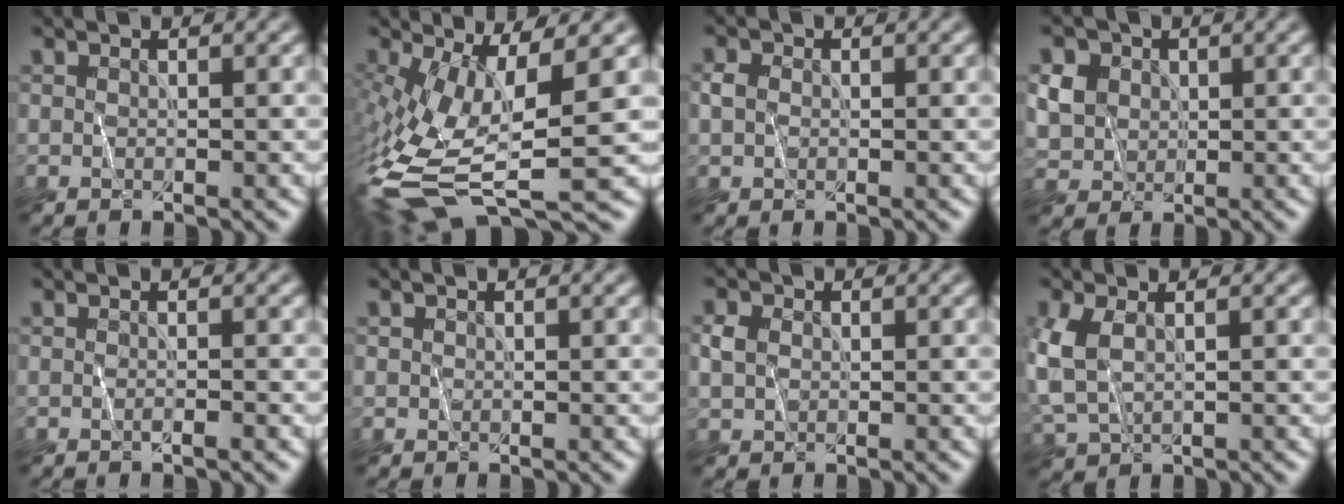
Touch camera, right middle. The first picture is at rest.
{"total": 11.2, "force": [-2.9, 4.3, 9.9], "torque": [-0.211, -0.019, -0.049]}
{"total": 1.9, "force": [0.2, 1.5, 1.0], "torque": [-0.025, 0.002, 0.003]}
{"total": 4.7, "force": [1.6, 3.9, 2.0], "torque": [-0.063, 0.008, 0.033]}
{"total": 0.7, "force": [-0.4, 0.1, 0.5], "torque": [-0.007, -0.001, -0.009]}
{"total": 0.8, "force": [0.3, 0.7, 0.3], "torque": [-0.005, -0.001, 0.008]}
{"total": 2.2, "force": [0.4, 1.8, 1.2], "torque": [-0.028, 0.002, 0.007]}
{"total": 4.1, "force": [0.5, 2.6, 3.1], "torque": [-0.089, 0.000, 0.013]}